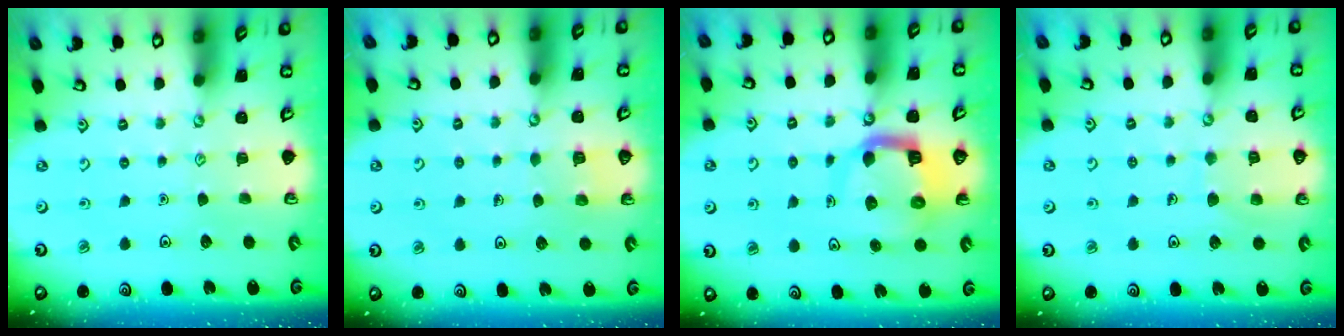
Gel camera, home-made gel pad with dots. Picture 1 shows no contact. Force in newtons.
{"total": 2.7, "press": 2.7, "slide": 0.1}
{"total": 10.2, "press": 10.1, "slide": 1.4}
{"total": 6.6, "press": 6.6, "slide": 0.6}